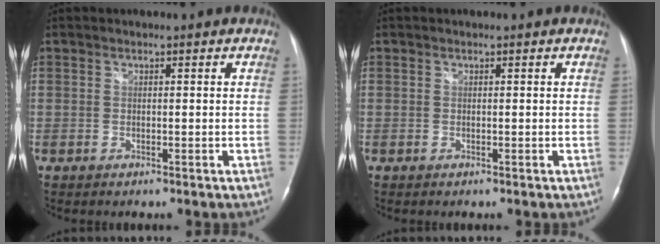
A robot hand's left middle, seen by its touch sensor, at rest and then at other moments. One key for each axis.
{"total": 0.0}